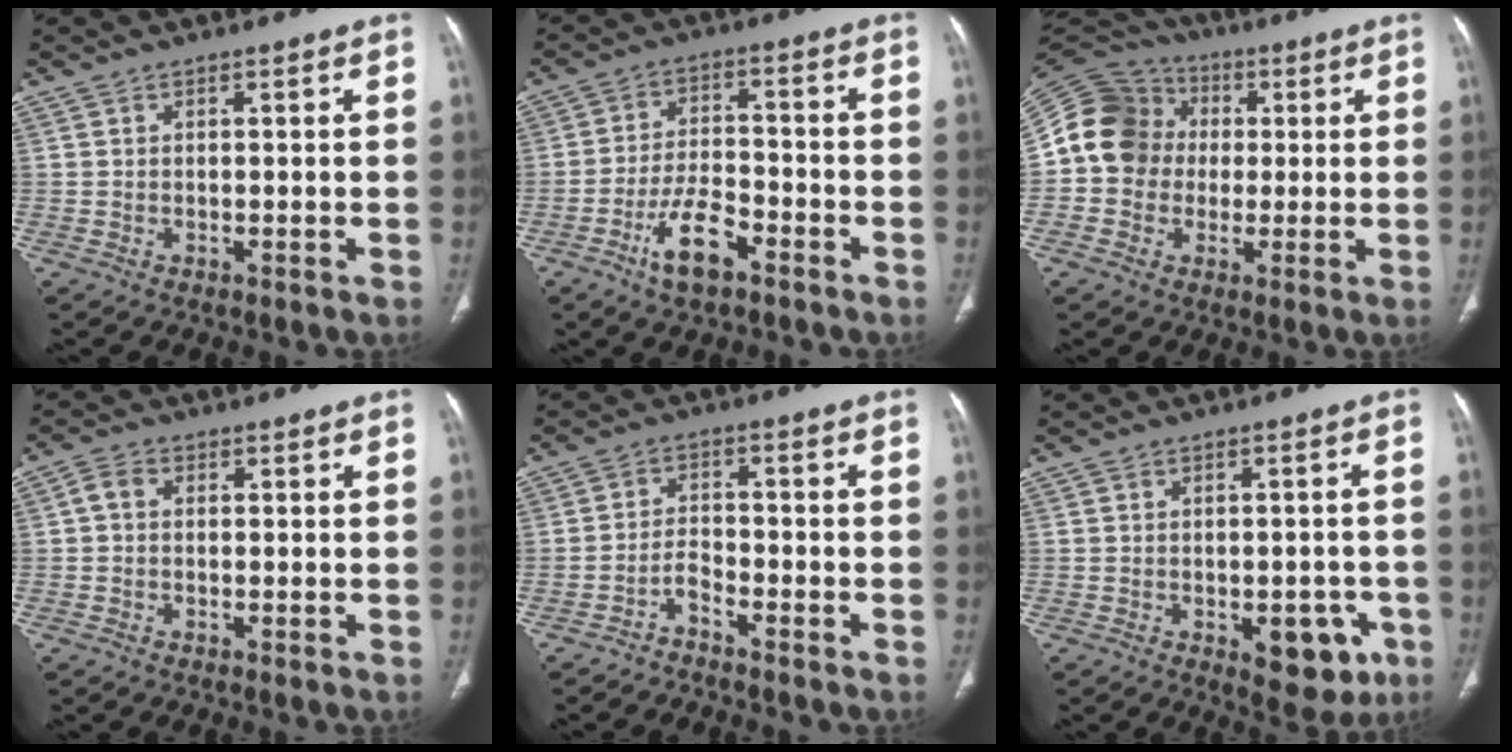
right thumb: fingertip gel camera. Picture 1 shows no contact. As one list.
[{"total": 8.6, "force": [-5.0, 3.5, 6.0], "torque": [-0.108, 0.029, -0.091]}, {"total": 13.5, "force": [0.5, 12.2, 5.8], "torque": [-0.098, 0.033, 0.000]}, {"total": 2.5, "force": [0.2, 1.9, 1.6], "torque": [-0.029, 0.008, -0.001]}, {"total": 2.6, "force": [-2.4, 0.6, 0.9], "torque": [-0.012, 0.020, -0.048]}, {"total": 8.9, "force": [-3.5, 4.7, 6.7], "torque": [-0.050, 0.012, -0.033]}]